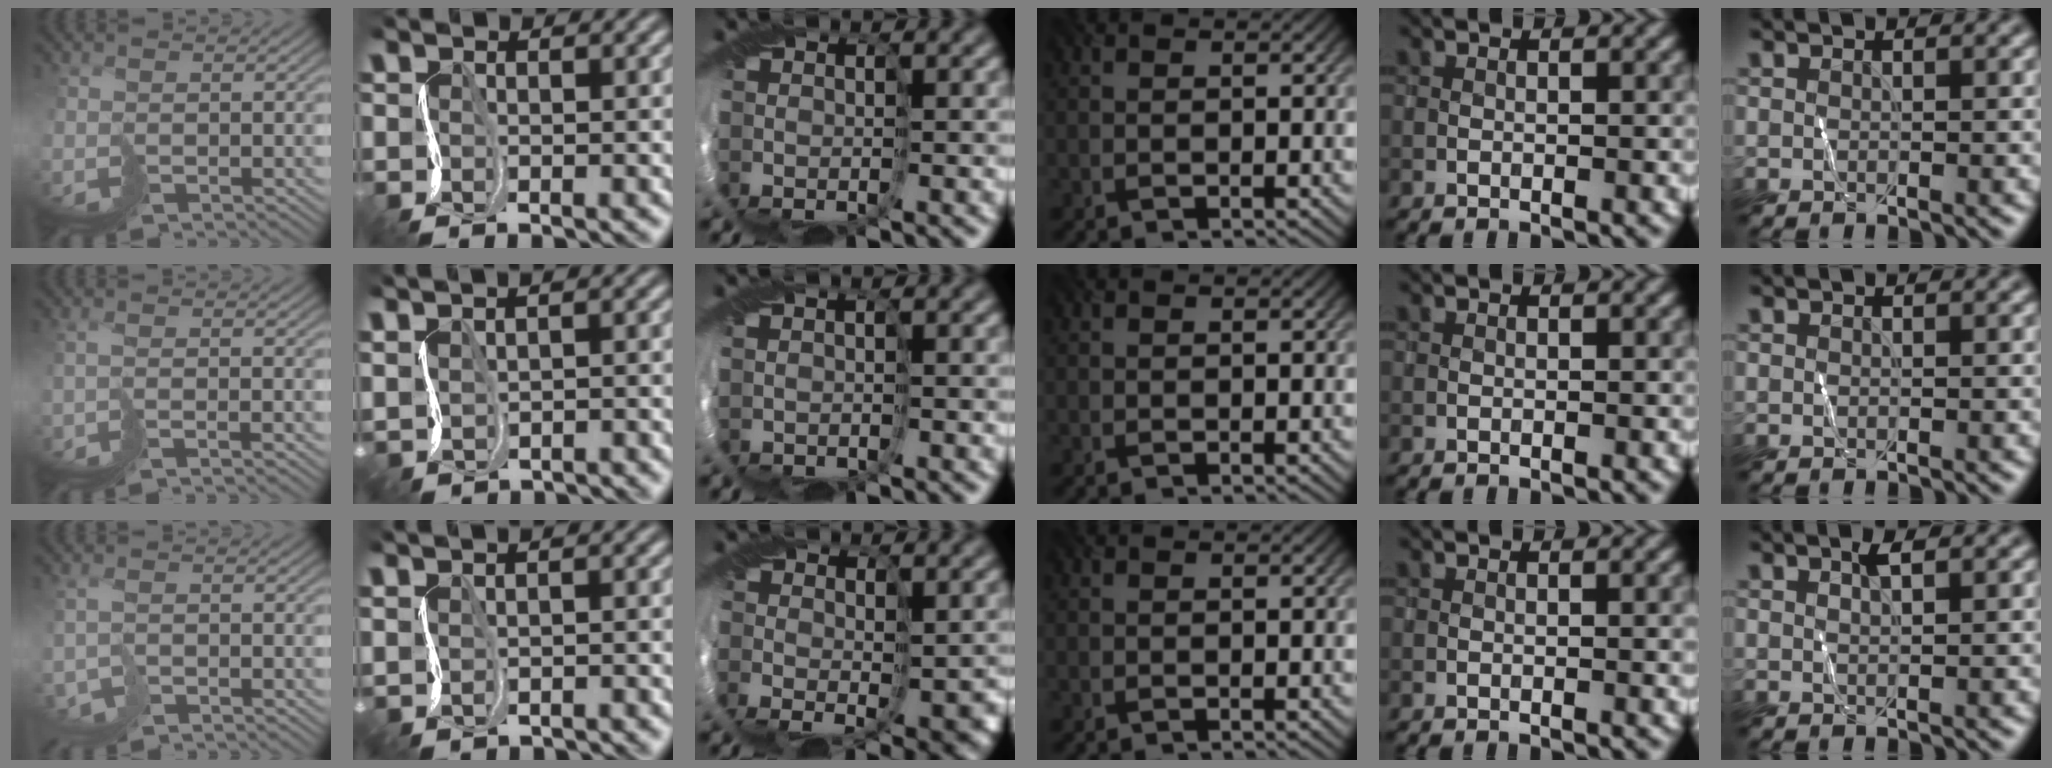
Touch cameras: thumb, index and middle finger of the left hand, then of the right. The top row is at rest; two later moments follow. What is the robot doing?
{"motion": "cut", "object": "paper"}